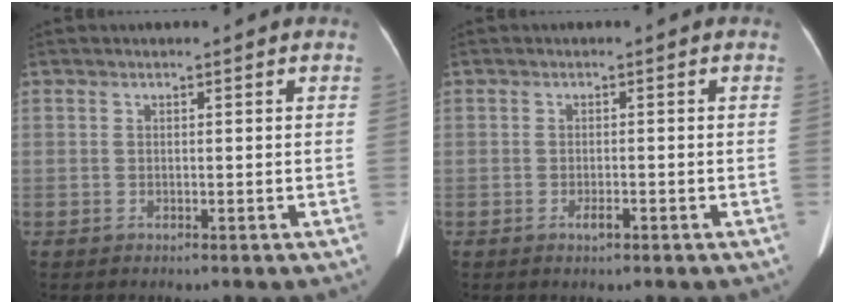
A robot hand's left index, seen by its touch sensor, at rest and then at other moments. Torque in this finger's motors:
{"motor_torque": [0.08, 0.04, 0.17, 0.00]}